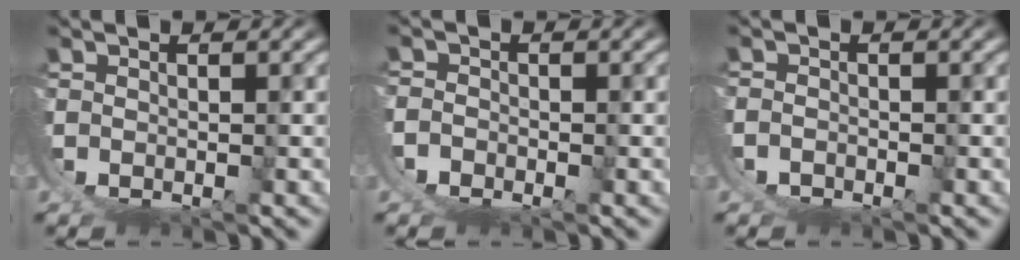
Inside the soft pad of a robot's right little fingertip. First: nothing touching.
{"total": 3.6, "force": [-0.3, 3.4, 1.0], "torque": [-0.046, -0.015, -0.008]}
{"total": 2.1, "force": [-0.2, 2.0, 0.7], "torque": [-0.034, -0.011, -0.003]}